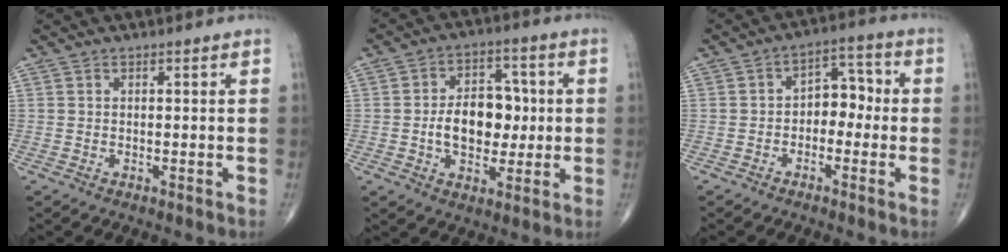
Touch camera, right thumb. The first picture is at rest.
{"total": 11.6, "force": [-0.4, 7.9, 8.6], "torque": [-0.096, 0.018, -0.009]}
{"total": 6.6, "force": [-1.0, 4.5, 4.6], "torque": [-0.036, 0.034, -0.031]}